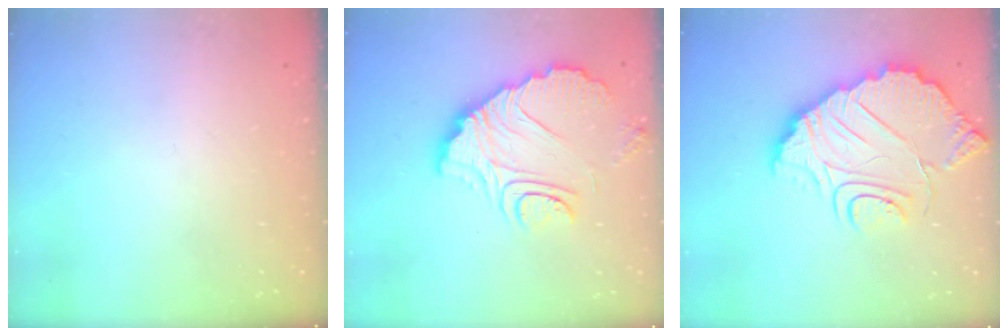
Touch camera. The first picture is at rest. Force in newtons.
{"total": 12.0, "press": 12.0, "slide": 1.0}
{"total": 14.6, "press": 14.6, "slide": 1.3}